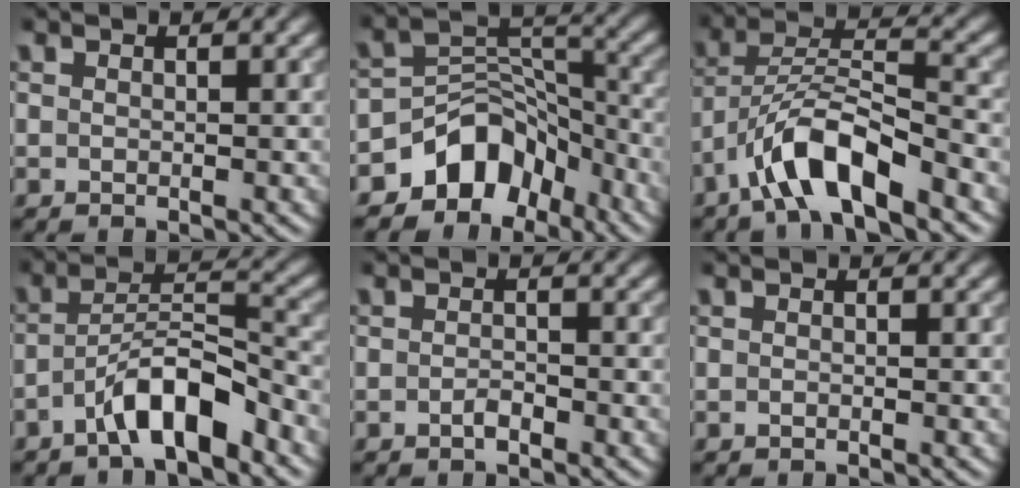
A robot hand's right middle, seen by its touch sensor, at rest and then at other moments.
{"total": 7.0, "force": [-4.9, 4.5, 2.3], "torque": [-0.011, -0.001, -0.089]}
{"total": 7.0, "force": [-4.4, 1.9, 5.1], "torque": [-0.093, 0.012, -0.084]}
{"total": 6.0, "force": [-3.6, 1.7, 4.4], "torque": [-0.076, 0.013, -0.065]}
{"total": 1.0, "force": [-0.6, 0.4, 0.7], "torque": [-0.015, 0.001, -0.011]}
{"total": 0.0}